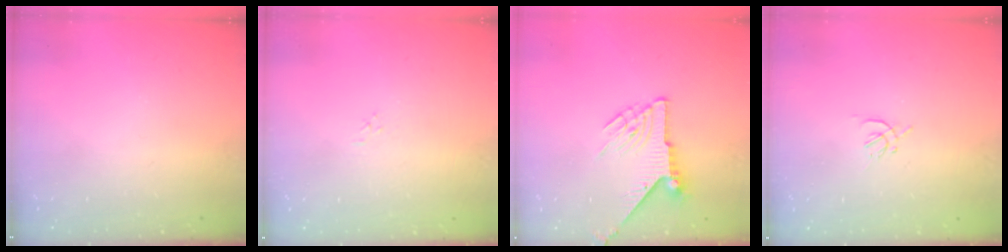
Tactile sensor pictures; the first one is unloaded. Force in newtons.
{"total": 2.9, "press": 2.9, "slide": 0.3}
{"total": 7.4, "press": 7.4, "slide": 0.1}
{"total": 1.7, "press": 1.7, "slide": 0.5}